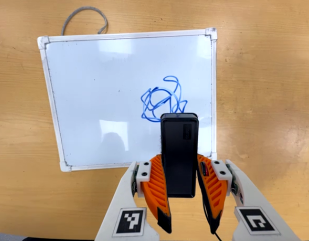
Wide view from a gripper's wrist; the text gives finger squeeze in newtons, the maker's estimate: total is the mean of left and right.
{"total": 7.2, "left": 5.0, "right": 9.4}